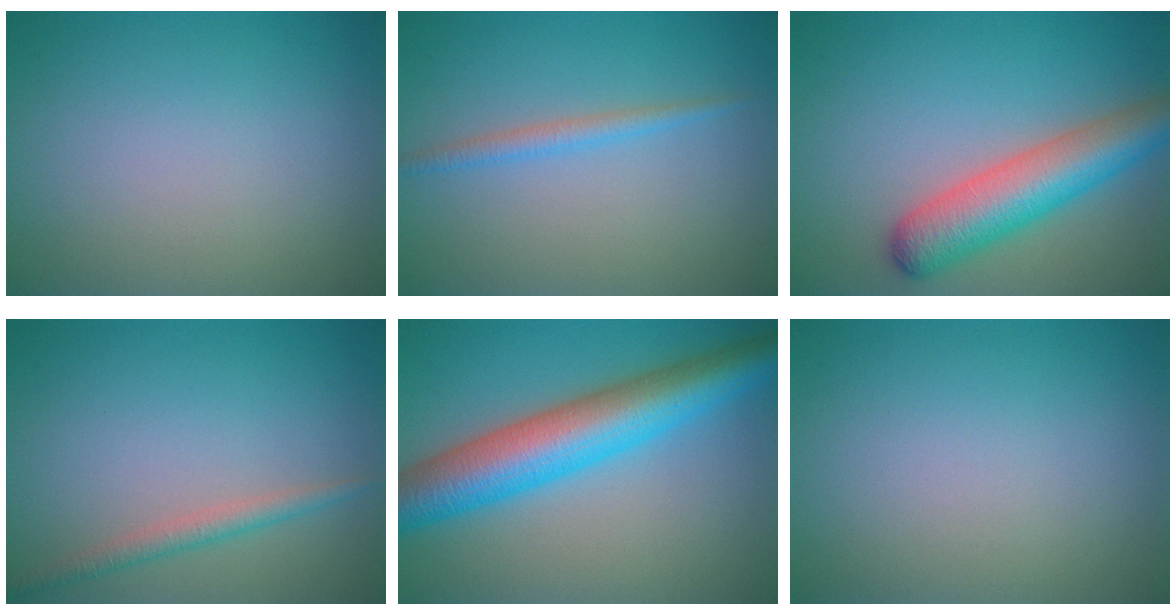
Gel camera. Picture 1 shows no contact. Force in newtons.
{"total": 1.6, "press": 1.6, "slide": 0.0}
{"total": 6.7, "press": 6.7, "slide": 0.2}
{"total": 1.8, "press": 1.8, "slide": 0.1}
{"total": 9.2, "press": 9.2, "slide": 0.2}
{"total": 0.0}